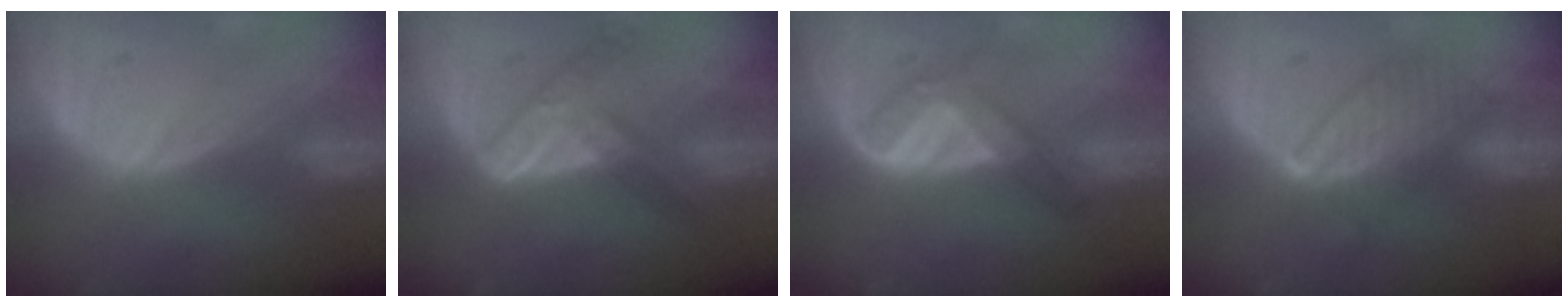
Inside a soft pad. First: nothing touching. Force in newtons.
{"total": 7.2, "press": 6.0, "slide": 3.8}
{"total": 5.3, "press": 5.1, "slide": 1.4}
{"total": 6.4, "press": 6.3, "slide": 0.8}